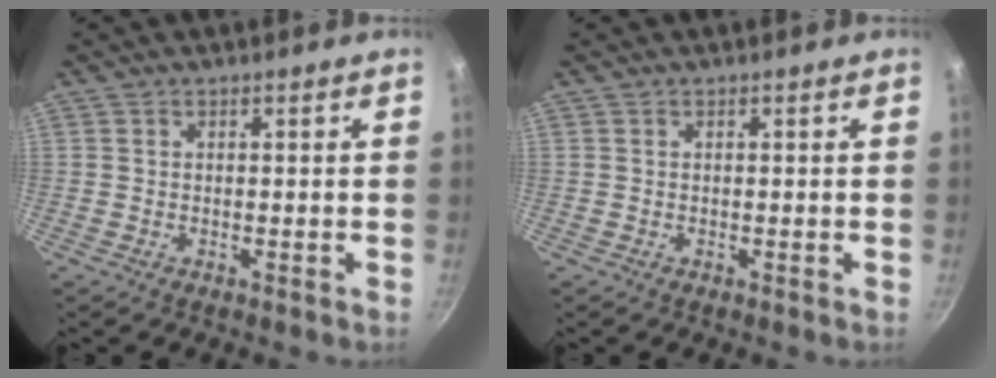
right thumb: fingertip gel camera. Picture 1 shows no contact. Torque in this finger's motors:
{"motor_torque": [-0.21, 0.21, 0.00, 0.00, 0.00]}